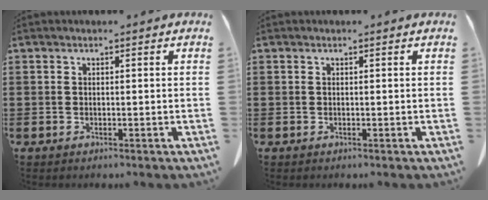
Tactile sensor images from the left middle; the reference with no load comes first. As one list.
[{"total": 0.0}]